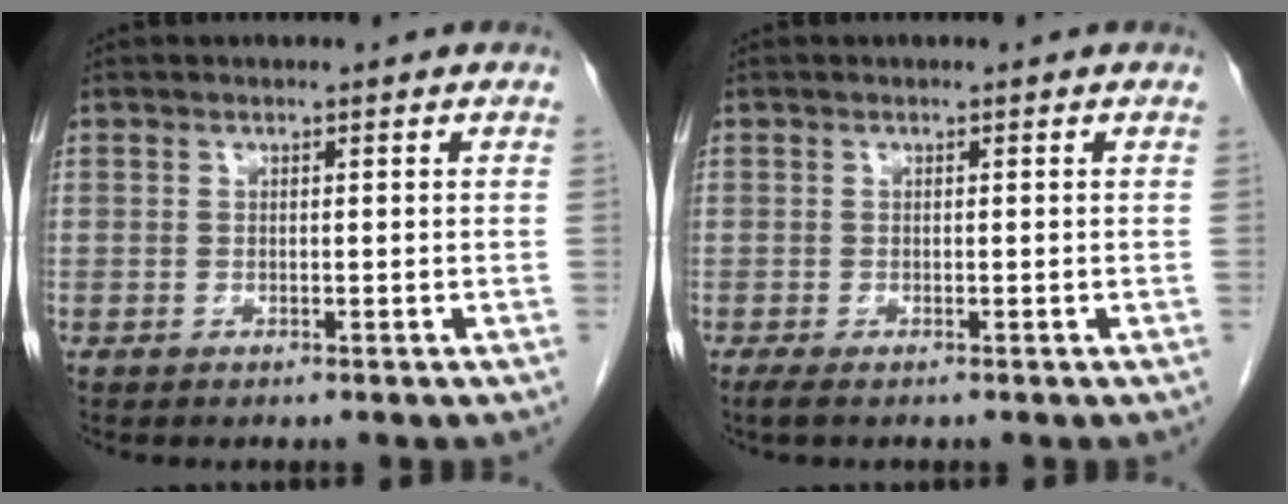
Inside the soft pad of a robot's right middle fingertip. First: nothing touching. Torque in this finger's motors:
{"motor_torque": [0.15, 0.01, 0.04, 0.02]}